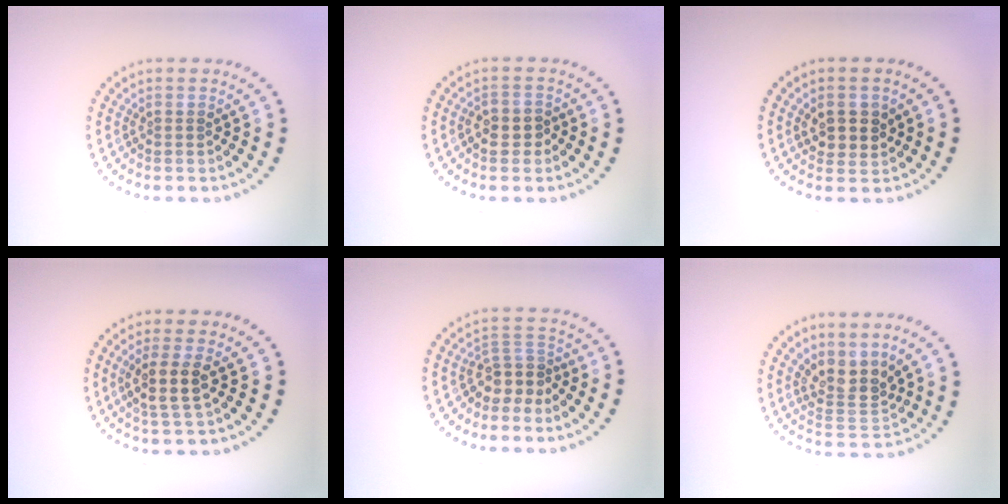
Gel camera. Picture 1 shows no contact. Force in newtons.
{"total": 2.3, "press": 2.2, "slide": 0.6}
{"total": 2.7, "press": 2.7, "slide": 0.6}
{"total": 2.9, "press": 2.5, "slide": 1.4}
{"total": 2.9, "press": 2.0, "slide": 2.0}
{"total": 3.3, "press": 2.5, "slide": 2.1}